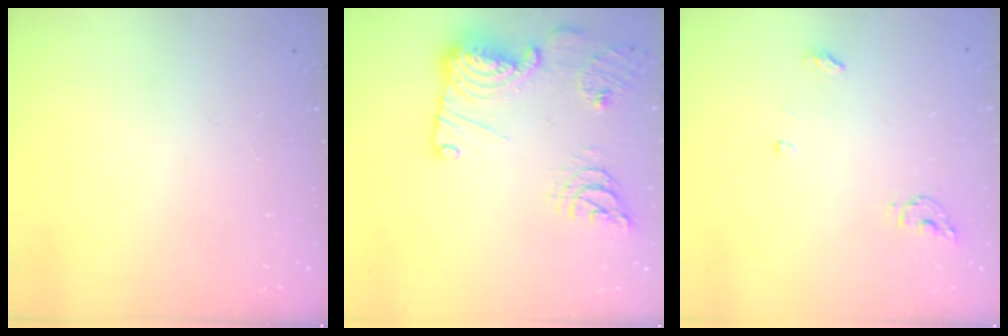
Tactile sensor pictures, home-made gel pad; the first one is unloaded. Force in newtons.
{"total": 18.8, "press": 18.6, "slide": 2.3}
{"total": 4.3, "press": 4.3, "slide": 0.4}